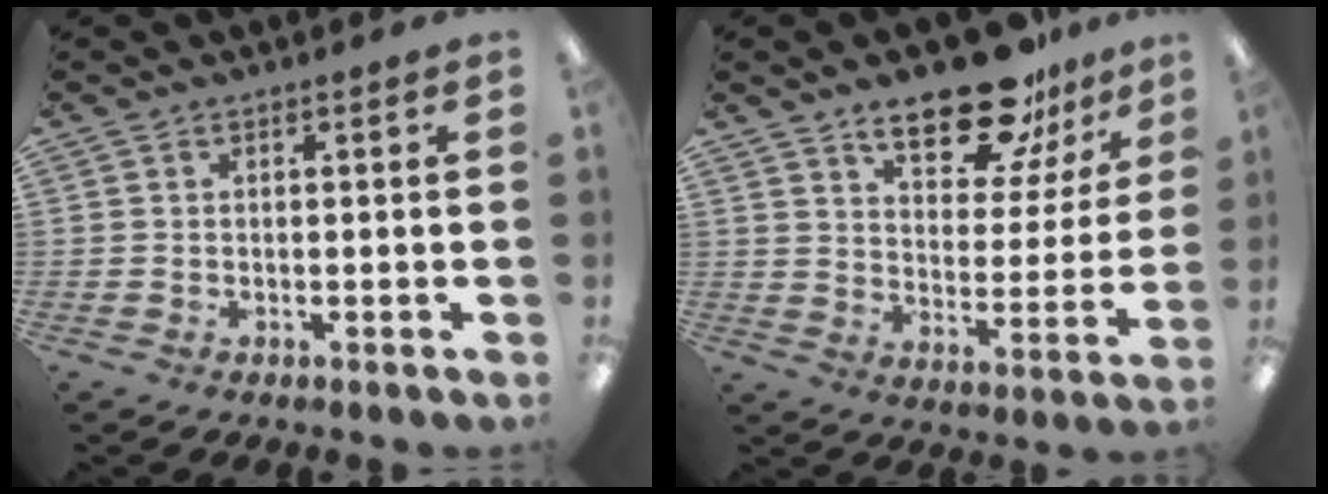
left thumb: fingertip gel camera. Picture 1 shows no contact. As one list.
[{"total": 16.9, "force": [12.8, 6.7, 8.6], "torque": [-0.121, -0.078, 0.219]}]